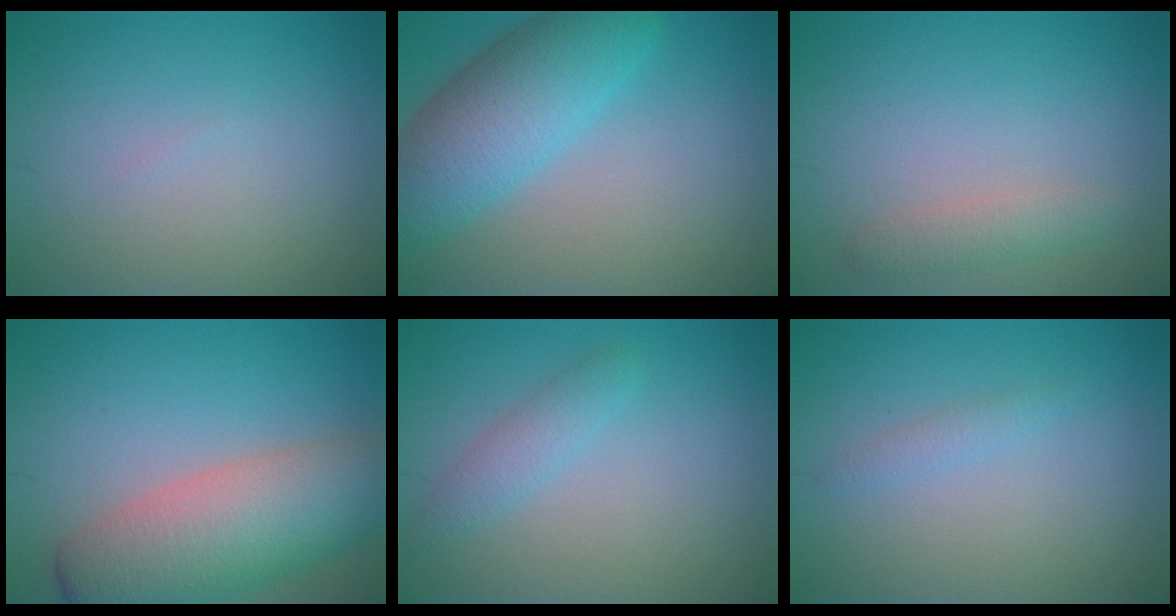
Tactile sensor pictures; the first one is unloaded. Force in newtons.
{"total": 7.8, "press": 7.8, "slide": 0.2}
{"total": 1.7, "press": 1.7, "slide": 0.0}
{"total": 9.1, "press": 9.1, "slide": 0.4}
{"total": 1.9, "press": 1.9, "slide": 0.1}
{"total": 1.0, "press": 1.0, "slide": 0.1}